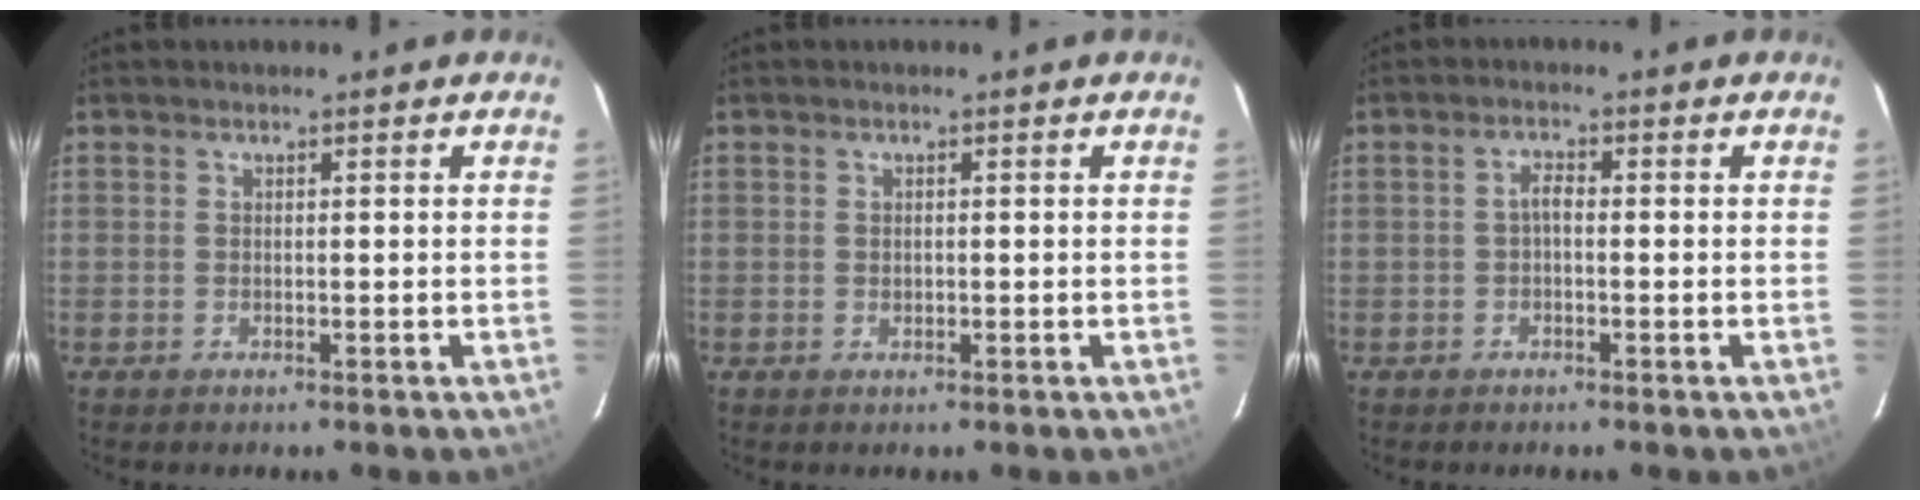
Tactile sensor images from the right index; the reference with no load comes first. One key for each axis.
{"total": 0.7, "fx": 0.0, "fy": 0.6, "fz": 0.4, "tx": -0.005, "ty": 0.000, "tz": 0.001}
{"total": 1.7, "fx": -0.4, "fy": 0.7, "fz": 1.4, "tx": -0.029, "ty": 0.008, "tz": -0.010}